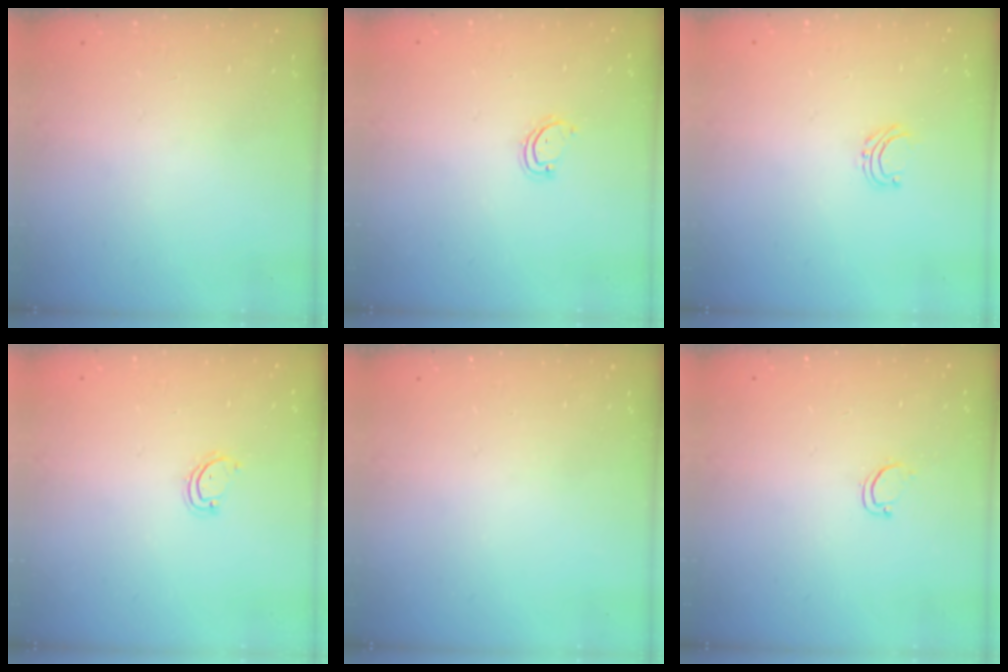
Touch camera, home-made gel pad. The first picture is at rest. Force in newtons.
{"total": 2.8, "press": 2.8, "slide": 0.3}
{"total": 3.7, "press": 3.7, "slide": 0.3}
{"total": 2.8, "press": 2.8, "slide": 0.3}
{"total": 0.0}
{"total": 2.8, "press": 2.8, "slide": 0.2}